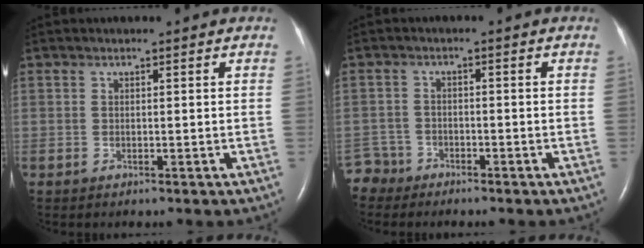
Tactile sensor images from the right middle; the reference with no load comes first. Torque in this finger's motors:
{"motor_torque": [0.06, -0.10, 0.12, 0.01]}